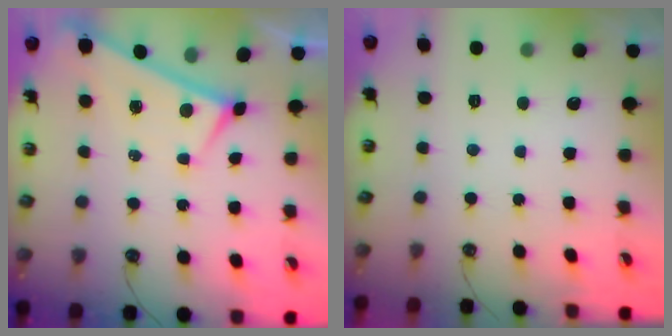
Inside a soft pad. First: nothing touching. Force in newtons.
{"total": 0.0}